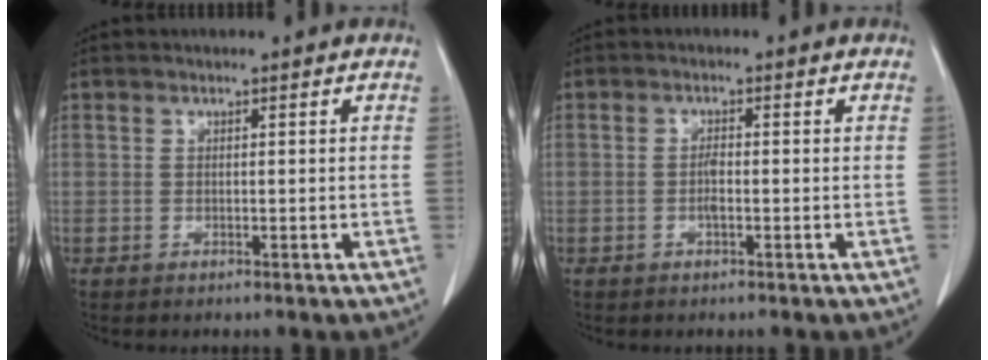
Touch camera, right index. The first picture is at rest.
{"total": 1.6, "force": [-0.5, 0.3, 1.5], "torque": [-0.031, 0.002, -0.007]}